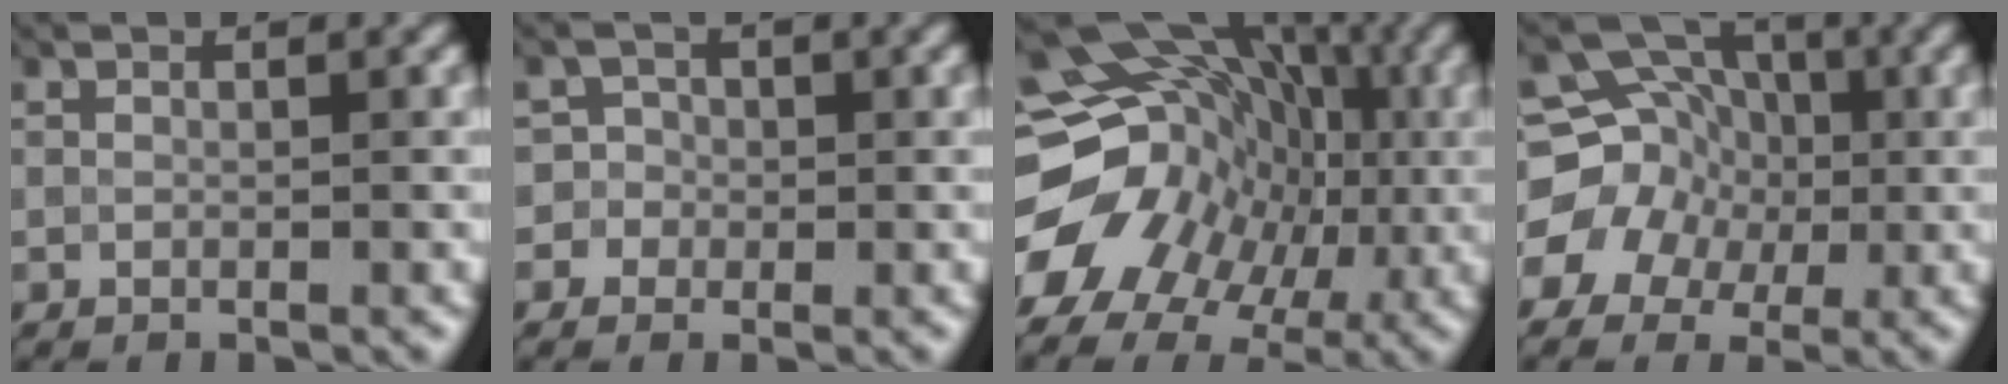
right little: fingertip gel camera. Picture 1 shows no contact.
{"total": 2.2, "force": [-0.9, 2.1, 0.1], "torque": [0.025, 0.011, -0.023]}
{"total": 16.8, "force": [-2.7, 13.7, 9.3], "torque": [-0.174, -0.004, -0.047]}
{"total": 10.1, "force": [-1.6, 9.2, 3.7], "torque": [-0.074, 0.020, -0.059]}